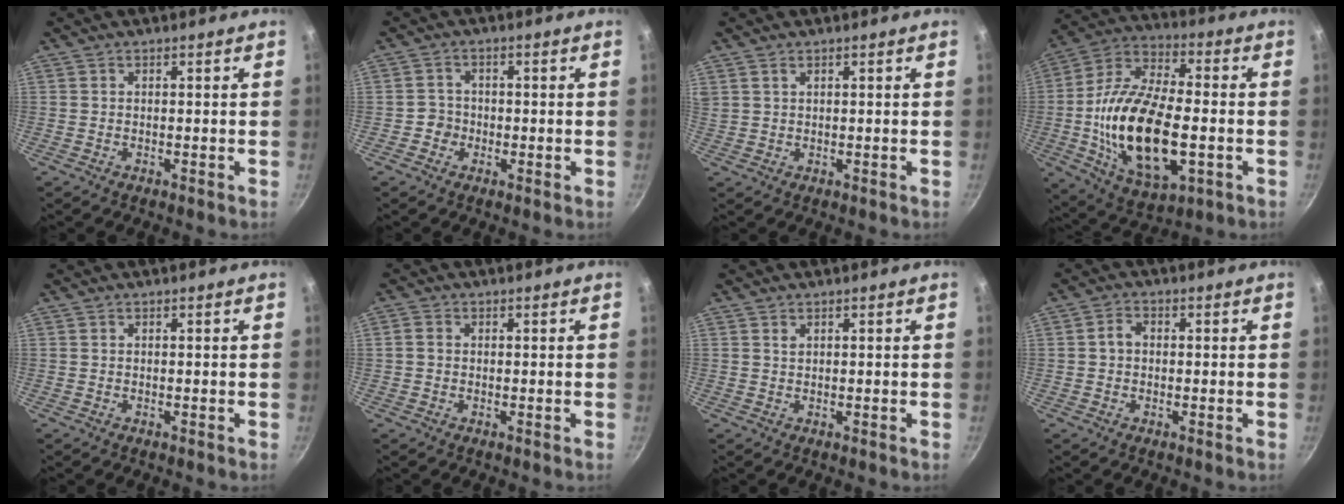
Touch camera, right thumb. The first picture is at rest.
{"total": 2.7, "force": [-0.9, 2.5, 0.4], "torque": [0.014, 0.010, -0.019]}
{"total": 1.8, "force": [1.2, 1.1, 0.8], "torque": [-0.013, 0.003, 0.025]}
{"total": 23.9, "force": [-3.6, 12.0, 20.4], "torque": [-0.373, 0.021, -0.062]}
{"total": 0.0}
{"total": 1.6, "force": [0.0, 1.4, 0.7], "torque": [-0.013, 0.006, -0.004]}
{"total": 0.8, "force": [0.5, 0.4, 0.4], "torque": [-0.006, 0.000, 0.010]}
{"total": 2.9, "force": [0.0, 2.3, 1.8], "torque": [-0.023, 0.012, -0.004]}